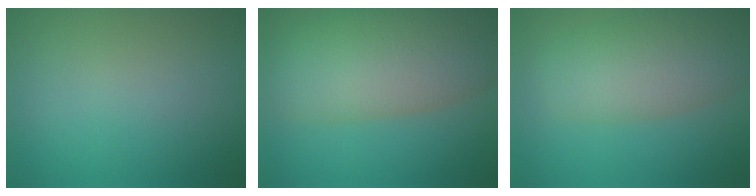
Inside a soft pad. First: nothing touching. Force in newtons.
{"total": 10.6, "press": 10.6, "slide": 0.7}
{"total": 6.8, "press": 6.8, "slide": 0.4}